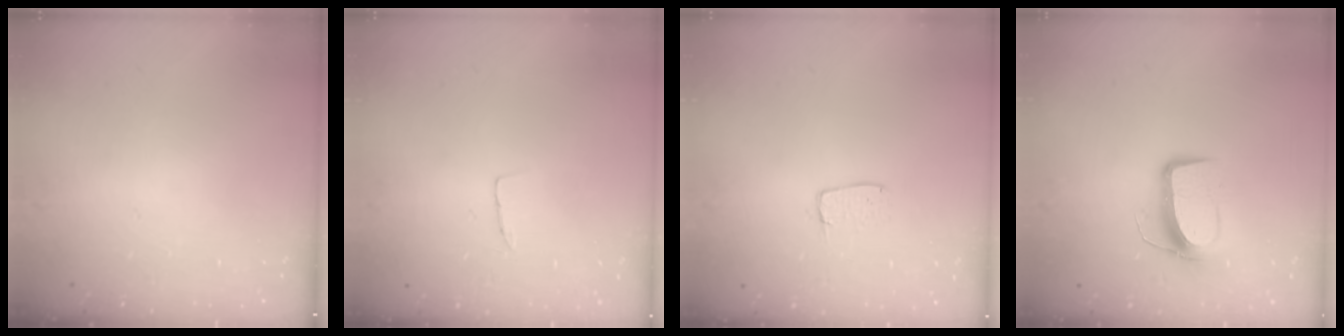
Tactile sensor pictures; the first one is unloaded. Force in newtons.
{"total": 3.1, "press": 3.1, "slide": 0.1}
{"total": 3.9, "press": 3.9, "slide": 0.3}
{"total": 10.5, "press": 10.5, "slide": 0.8}